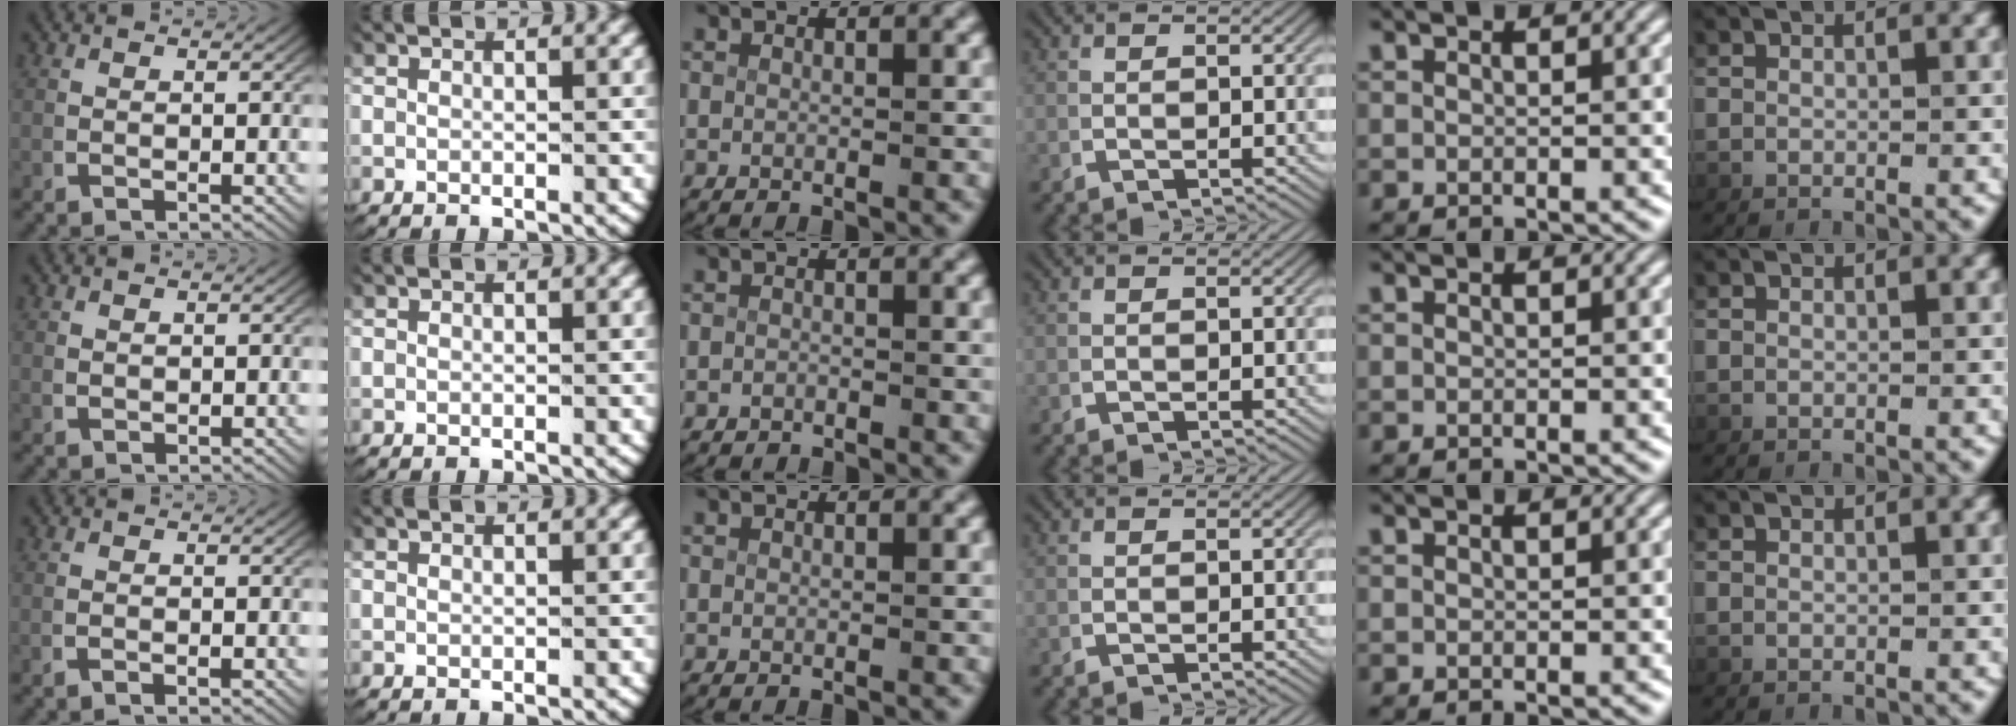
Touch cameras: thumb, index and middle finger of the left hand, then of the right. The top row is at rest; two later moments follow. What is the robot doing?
{"motion": "lift_and_place", "object": "coat"}